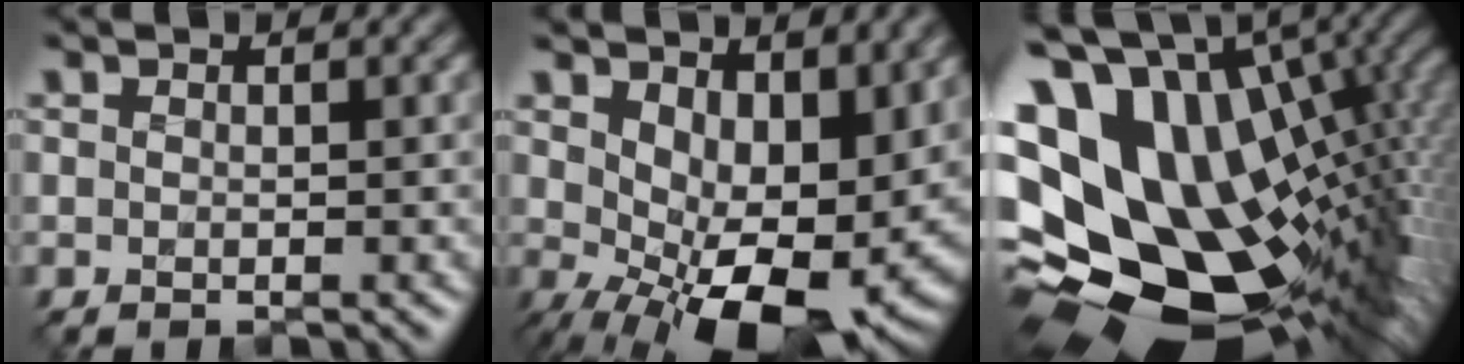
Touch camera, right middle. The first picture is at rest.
{"total": 13.8, "force": [-1.2, 7.6, 11.4], "torque": [-0.170, -0.041, 0.005]}
{"total": 18.4, "force": [2.0, 12.3, 13.5], "torque": [-0.249, -0.024, 0.075]}